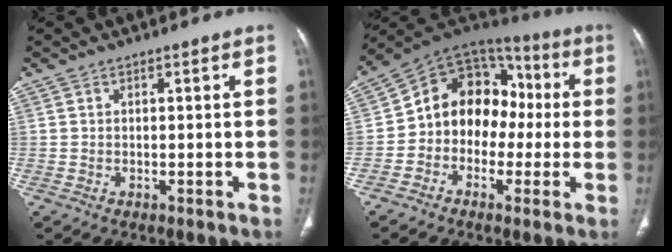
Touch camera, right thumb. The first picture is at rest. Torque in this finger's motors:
{"motor_torque": [-0.30, 0.54, 0.30, -0.15, 0.11]}